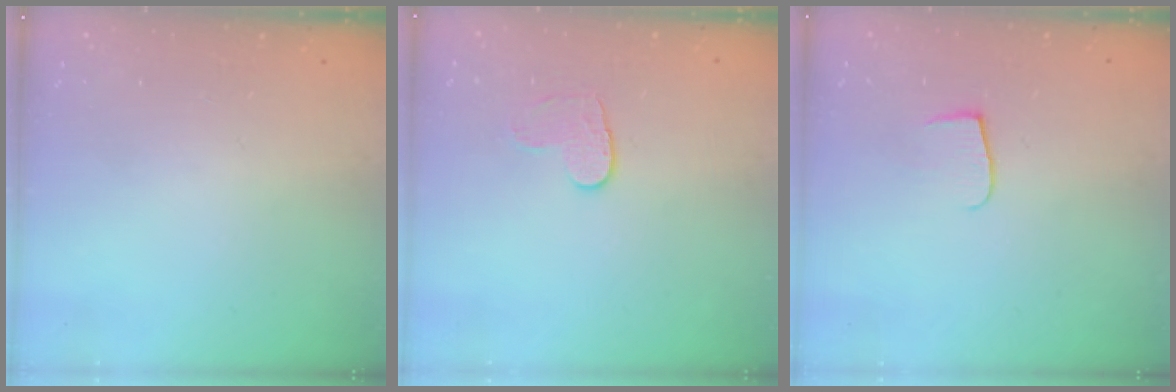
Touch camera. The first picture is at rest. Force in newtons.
{"total": 5.8, "press": 5.7, "slide": 0.5}
{"total": 4.9, "press": 4.9, "slide": 0.5}